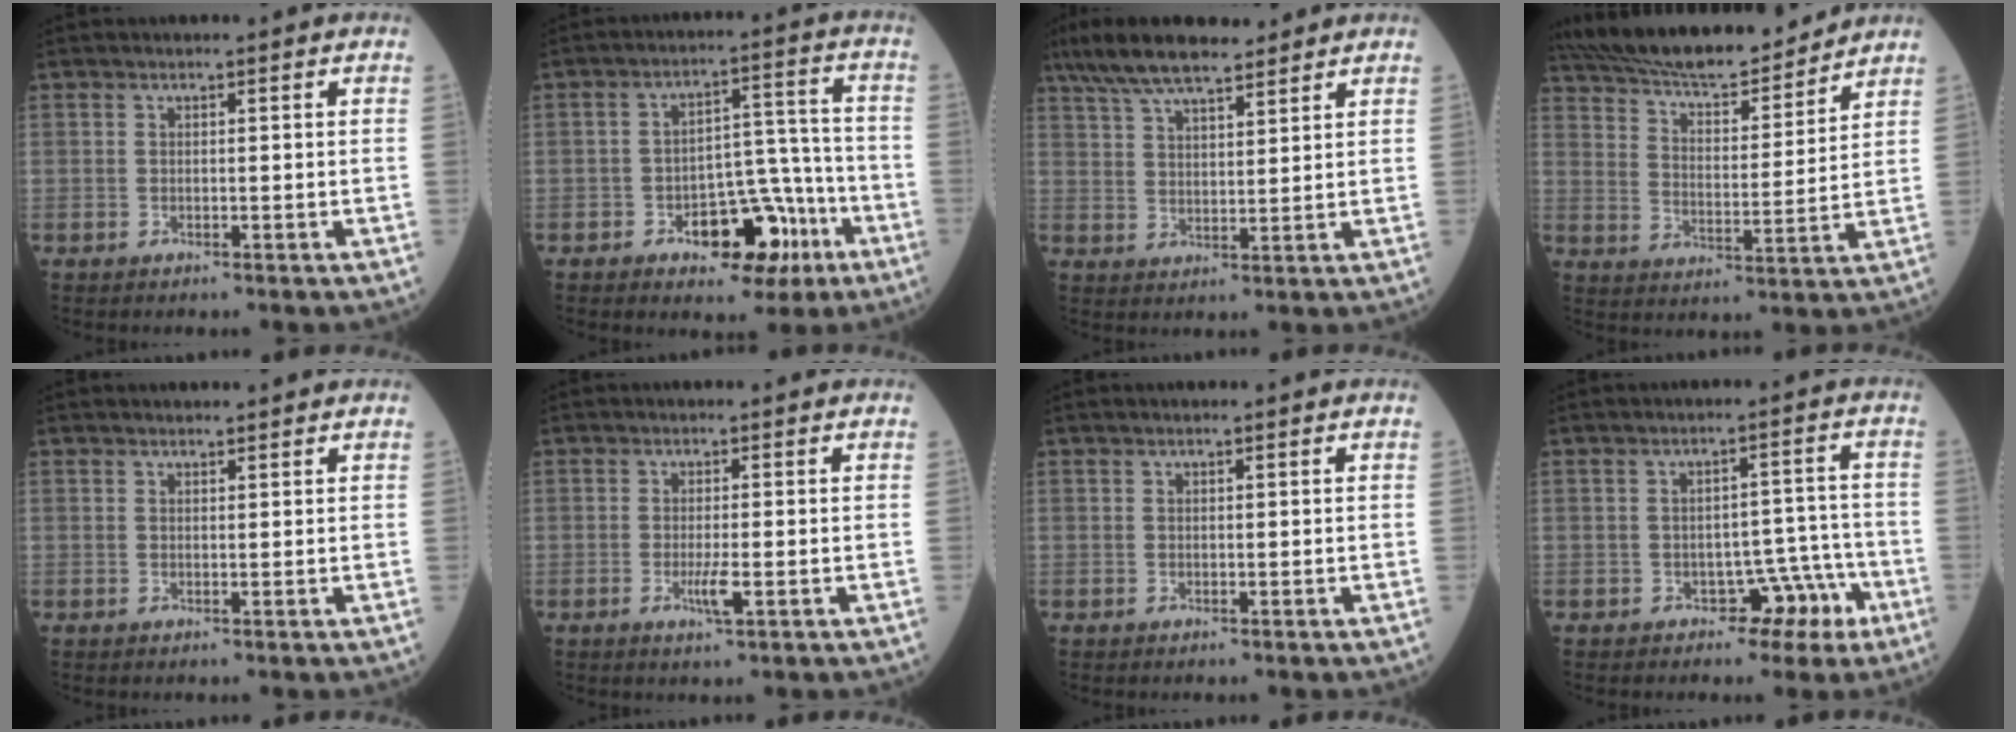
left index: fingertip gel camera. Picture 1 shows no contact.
{"total": 11.0, "force": [-5.6, 5.7, 7.6], "torque": [-0.104, 0.029, -0.074]}
{"total": 11.3, "force": [9.2, 2.4, 6.1], "torque": [-0.119, 0.031, 0.165]}
{"total": 19.2, "force": [17.2, 3.1, 7.8], "torque": [-0.138, 0.015, 0.275]}
{"total": 1.5, "force": [1.5, 0.2, 0.3], "torque": [-0.008, 0.007, 0.023]}
{"total": 2.5, "force": [-0.8, 0.2, 2.3], "torque": [-0.049, -0.005, -0.013]}
{"total": 0.0}
{"total": 5.2, "force": [-3.0, 3.4, 2.6], "torque": [-0.023, 0.030, -0.035]}